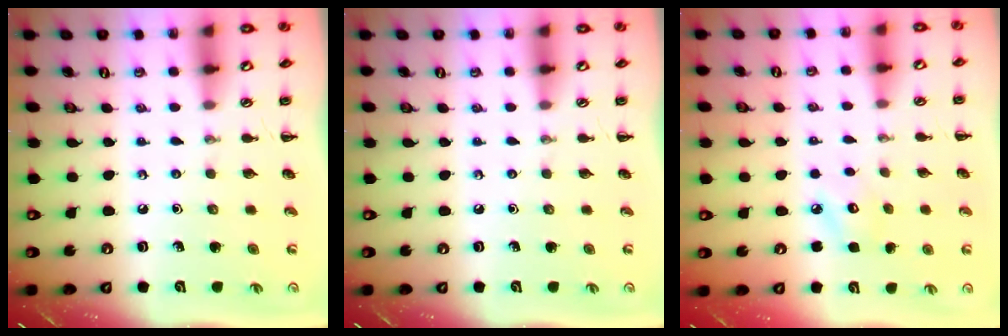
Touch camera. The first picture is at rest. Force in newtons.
{"total": 0.0}
{"total": 4.1, "press": 4.0, "slide": 0.8}